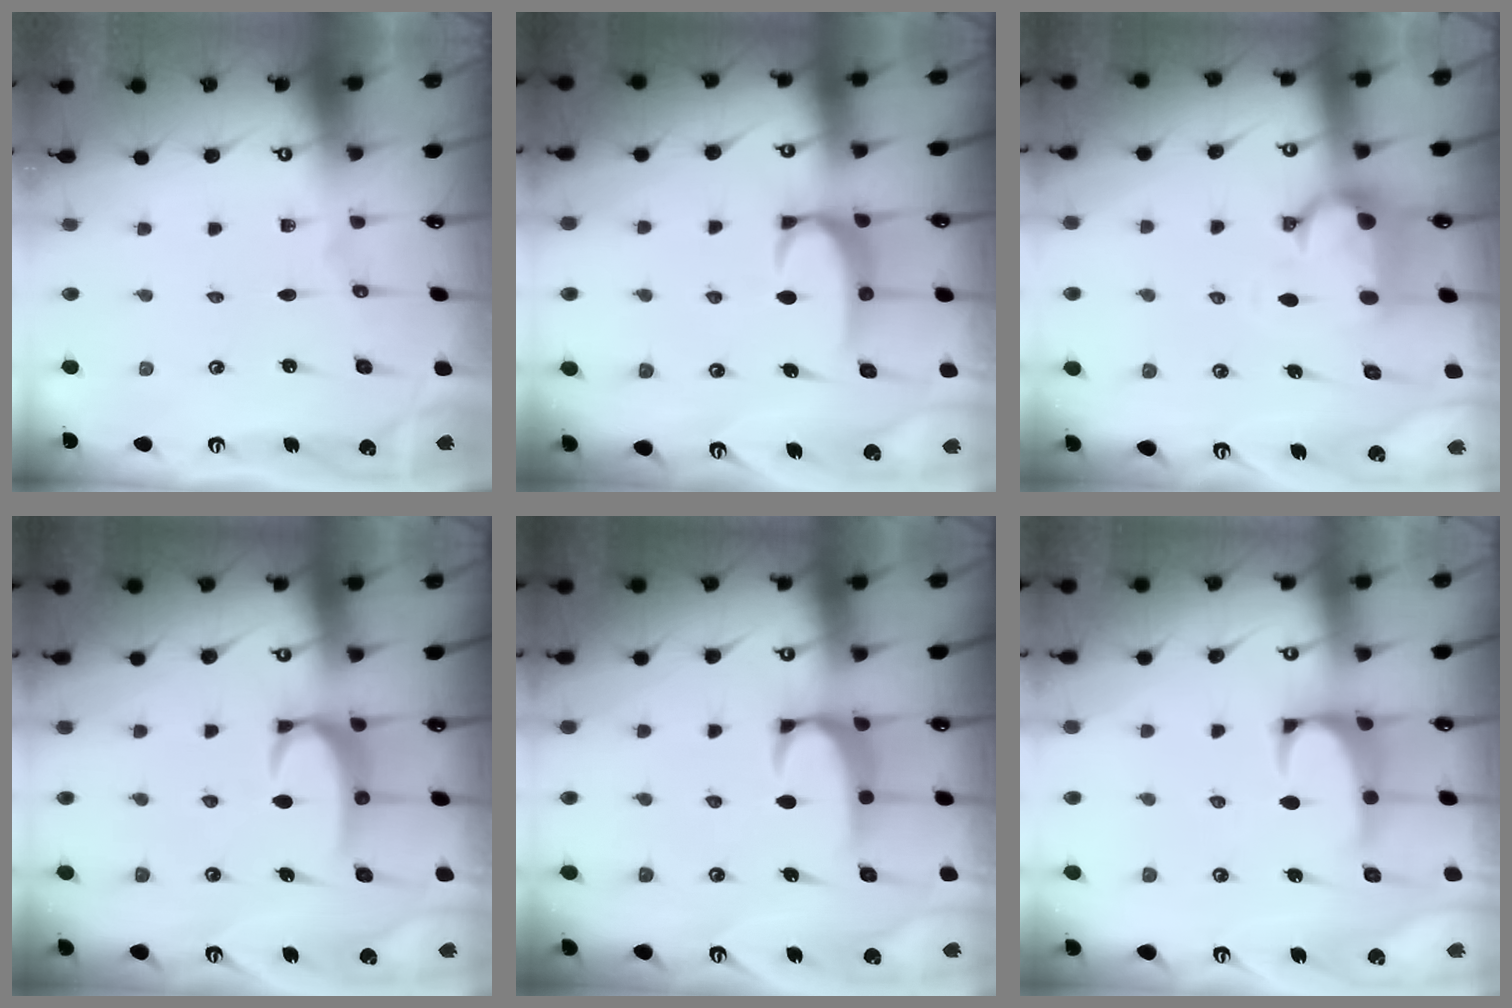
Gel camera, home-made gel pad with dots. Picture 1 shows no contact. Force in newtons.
{"total": 2.7, "press": 2.6, "slide": 0.4}
{"total": 1.4, "press": 0.7, "slide": 1.2}
{"total": 3.3, "press": 3.3, "slide": 0.4}
{"total": 1.8, "press": 1.7, "slide": 0.4}
{"total": 1.5, "press": 1.2, "slide": 0.8}